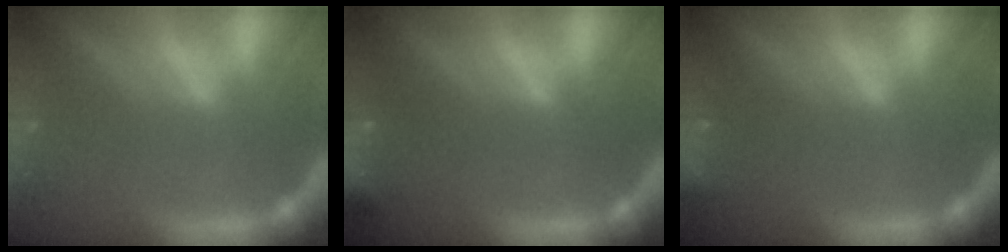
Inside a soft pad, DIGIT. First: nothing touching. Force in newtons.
{"total": 4.9}
{"total": 1.9}